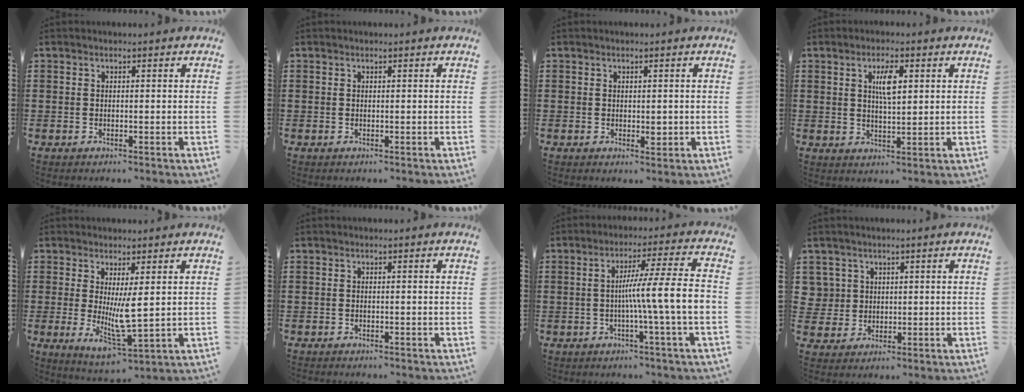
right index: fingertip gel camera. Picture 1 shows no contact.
{"total": 0.0}
{"total": 1.6, "force": [0.0, 1.0, 1.2], "torque": [-0.014, -0.002, -0.001]}
{"total": 4.3, "force": [1.3, 1.3, 3.9], "torque": [-0.065, 0.002, 0.016]}
{"total": 6.3, "force": [0.3, 1.5, 6.1], "torque": [-0.103, -0.019, 0.006]}
{"total": 0.6, "force": [-0.6, 0.0, 0.0], "torque": [-0.001, -0.003, -0.012]}
{"total": 9.2, "force": [-1.6, -1.0, 9.0], "torque": [-0.160, -0.008, -0.035]}
{"total": 3.1, "force": [1.0, 2.9, 0.1], "torque": [-0.018, 0.012, 0.019]}